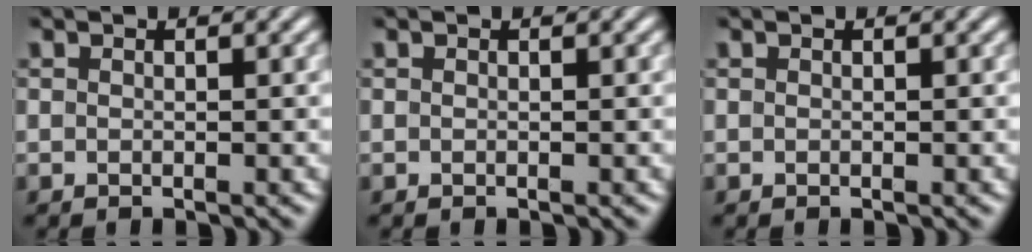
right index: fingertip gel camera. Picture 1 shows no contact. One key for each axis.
{"total": 0.0}
{"total": 0.0}